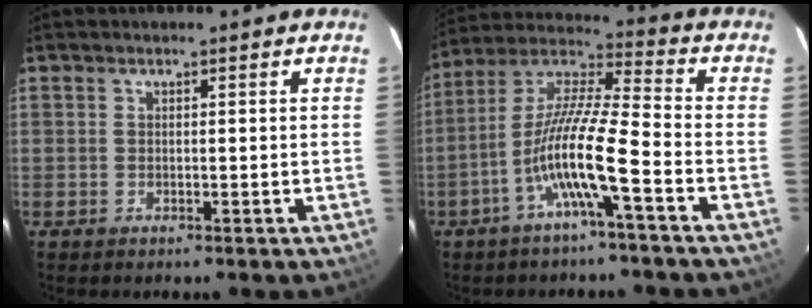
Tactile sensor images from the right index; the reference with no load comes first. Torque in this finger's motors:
{"motor_torque": [1.82, -0.32, 1.05, 0.21]}